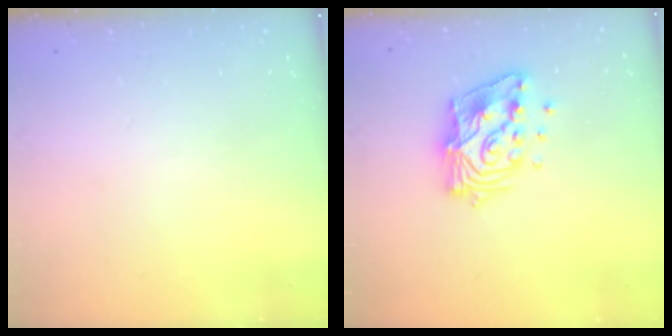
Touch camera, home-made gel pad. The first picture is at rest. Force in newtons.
{"total": 13.9, "press": 13.8, "slide": 1.5}